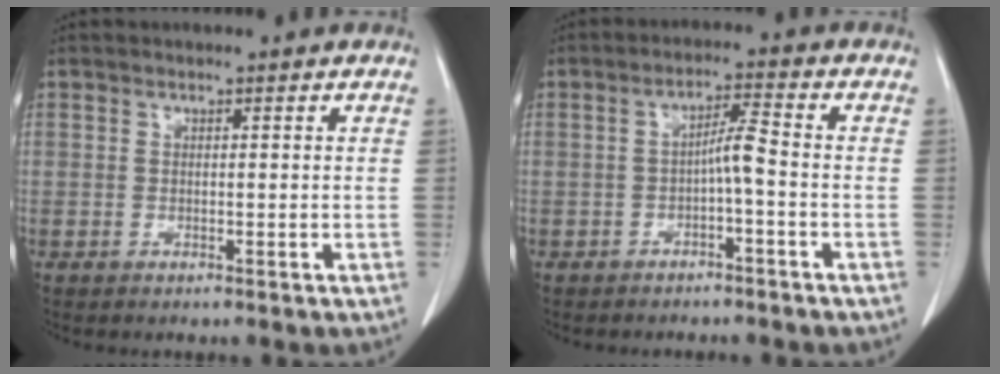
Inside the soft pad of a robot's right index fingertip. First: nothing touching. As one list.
[{"total": 3.6, "force": [-1.0, 0.0, 3.5], "torque": [-0.058, 0.012, -0.017]}]